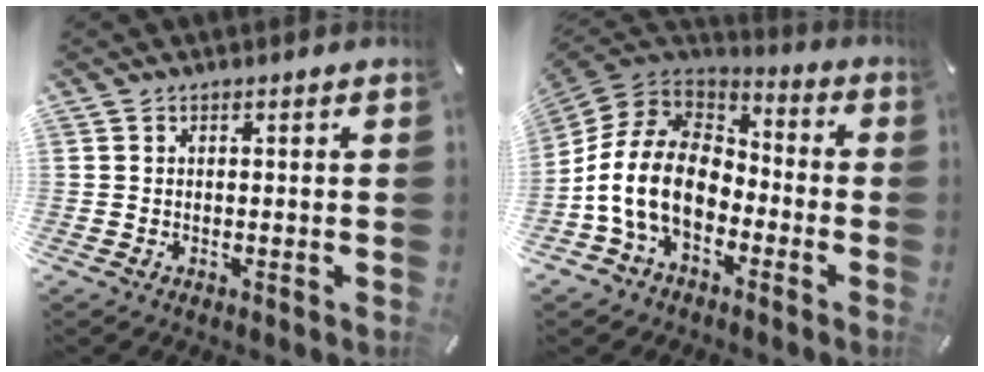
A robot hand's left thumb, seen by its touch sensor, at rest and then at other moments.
{"total": 16.4, "force": [-5.3, 11.4, 10.5], "torque": [-0.233, 0.028, -0.096]}